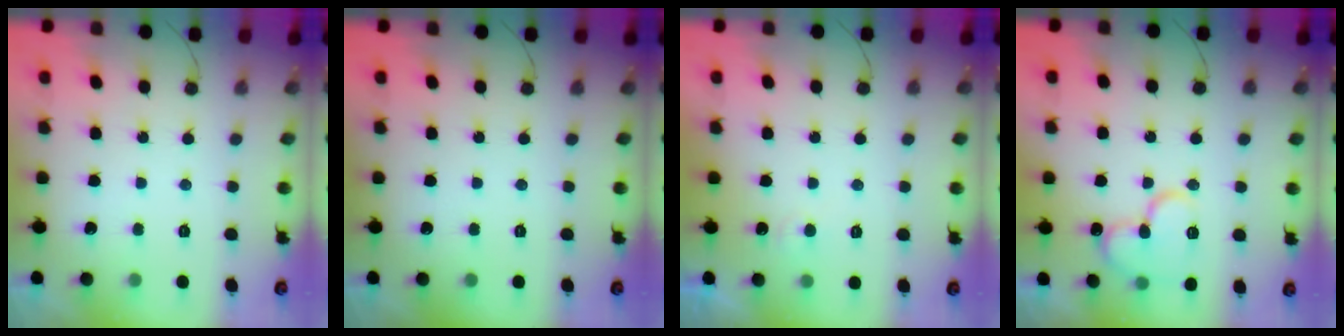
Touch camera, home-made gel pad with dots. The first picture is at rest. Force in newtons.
{"total": 0.0}
{"total": 4.8, "press": 4.7, "slide": 0.4}
{"total": 13.8, "press": 13.7, "slide": 1.4}